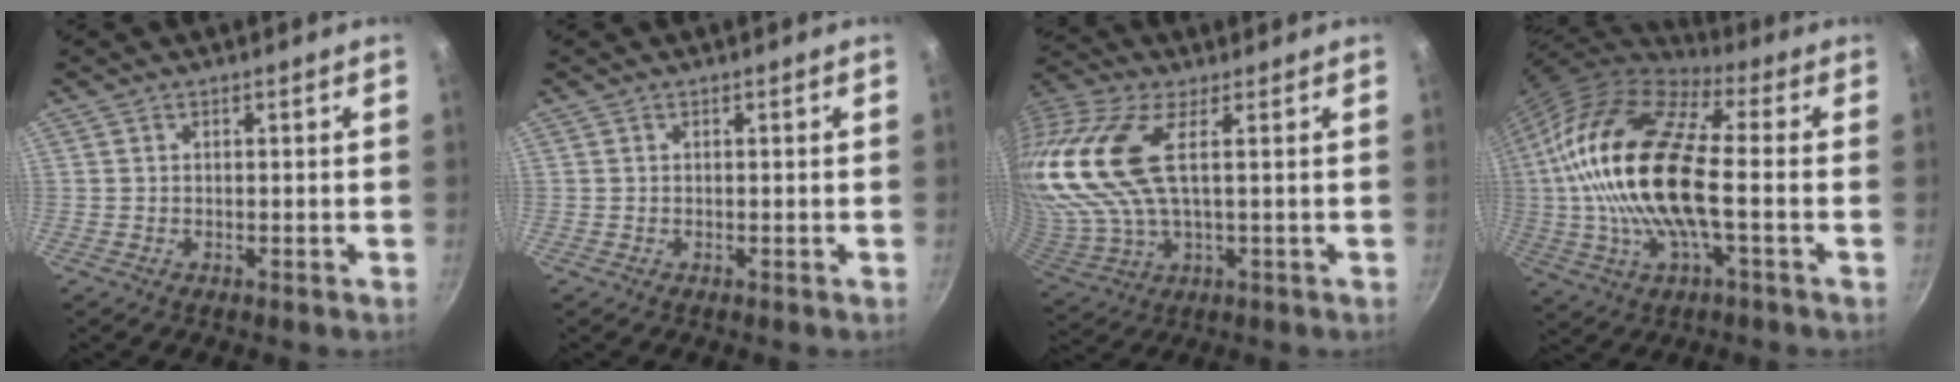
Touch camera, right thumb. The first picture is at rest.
{"total": 0.0}
{"total": 20.2, "force": [4.6, 9.4, 17.2], "torque": [-0.390, 0.008, 0.091]}
{"total": 22.5, "force": [-0.2, 9.1, 20.6], "torque": [-0.404, 0.023, -0.018]}